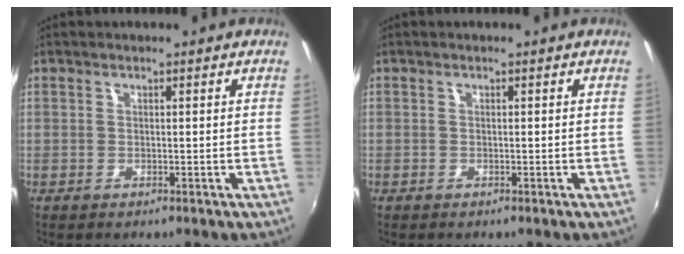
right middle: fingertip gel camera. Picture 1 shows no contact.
{"total": 0.0}